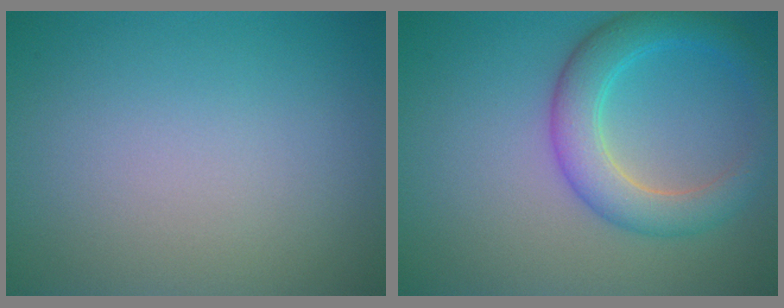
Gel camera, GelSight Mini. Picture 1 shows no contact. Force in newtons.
{"total": 4.9, "press": 4.9, "slide": 0.1}